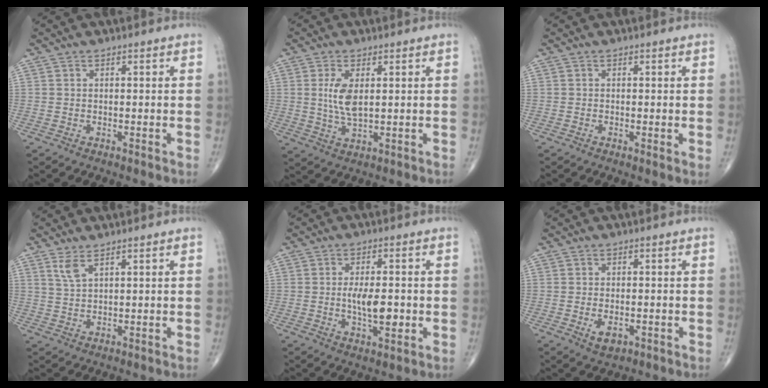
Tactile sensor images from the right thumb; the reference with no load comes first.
{"total": 6.0, "force": [1.1, 2.6, 5.3], "torque": [-0.108, -0.010, 0.026]}
{"total": 1.0, "force": [-0.1, 0.2, 1.0], "torque": [-0.022, -0.005, -0.005]}
{"total": 3.0, "force": [2.0, 0.8, 2.1], "torque": [-0.049, -0.009, 0.047]}
{"total": 7.1, "force": [-0.7, 2.9, 6.5], "torque": [-0.106, -0.006, -0.010]}
{"total": 3.4, "force": [-1.2, 1.9, 2.6], "torque": [-0.043, -0.002, -0.012]}